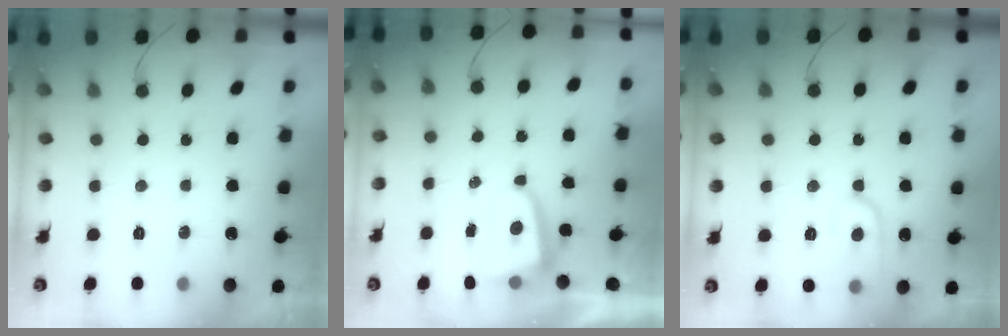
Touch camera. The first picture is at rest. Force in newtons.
{"total": 2.7, "press": 2.6, "slide": 0.4}
{"total": 9.0, "press": 9.0, "slide": 0.7}